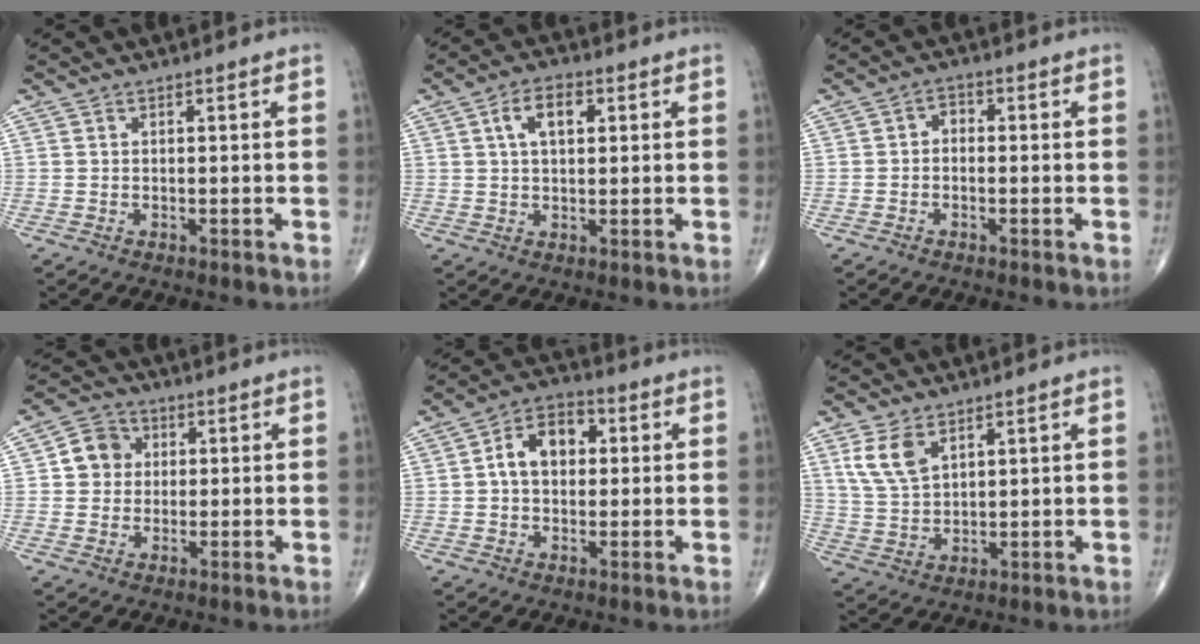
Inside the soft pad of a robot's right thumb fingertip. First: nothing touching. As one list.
[{"total": 6.4, "force": [2.0, 3.6, 4.9], "torque": [-0.080, 0.008, 0.031]}, {"total": 2.3, "force": [-0.3, 1.8, 1.5], "torque": [-0.011, 0.014, -0.017]}, {"total": 5.3, "force": [0.9, 4.9, 1.7], "torque": [0.000, 0.005, 0.007]}, {"total": 9.1, "force": [1.3, 6.3, 6.5], "torque": [-0.089, 0.021, 0.014]}, {"total": 7.3, "force": [3.8, 4.0, 4.7], "torque": [-0.086, -0.013, 0.085]}]